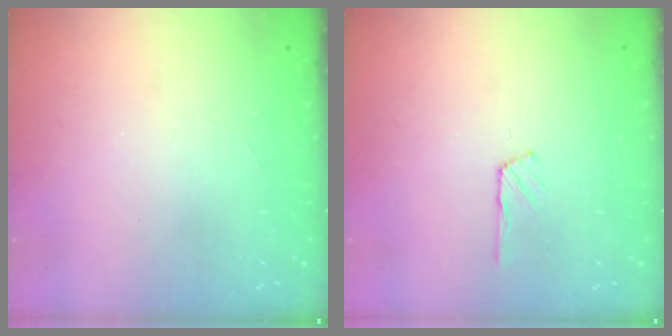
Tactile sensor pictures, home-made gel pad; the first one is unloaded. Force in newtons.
{"total": 2.3, "press": 2.3, "slide": 0.2}